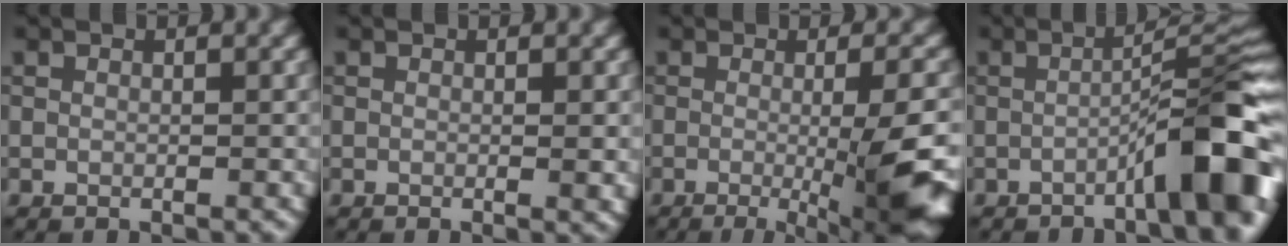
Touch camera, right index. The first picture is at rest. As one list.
[{"total": 1.1, "force": [0.1, 0.2, 1.0], "torque": [-0.013, -0.004, 0.000]}, {"total": 9.9, "force": [-2.4, 2.2, 9.3], "torque": [-0.114, -0.005, -0.029]}, {"total": 8.4, "force": [-3.5, 1.3, 7.5], "torque": [-0.097, 0.026, -0.059]}]